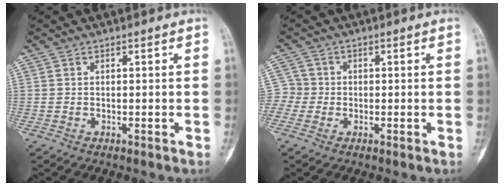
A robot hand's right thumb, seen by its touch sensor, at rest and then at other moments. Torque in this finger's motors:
{"motor_torque": [0.15, -0.15, -0.13, -0.40, -0.09]}